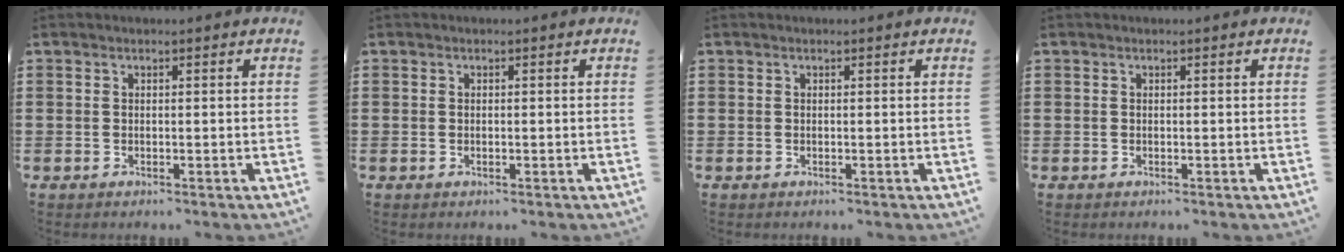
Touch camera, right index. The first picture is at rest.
{"total": 0.0}
{"total": 0.0}
{"total": 0.0}